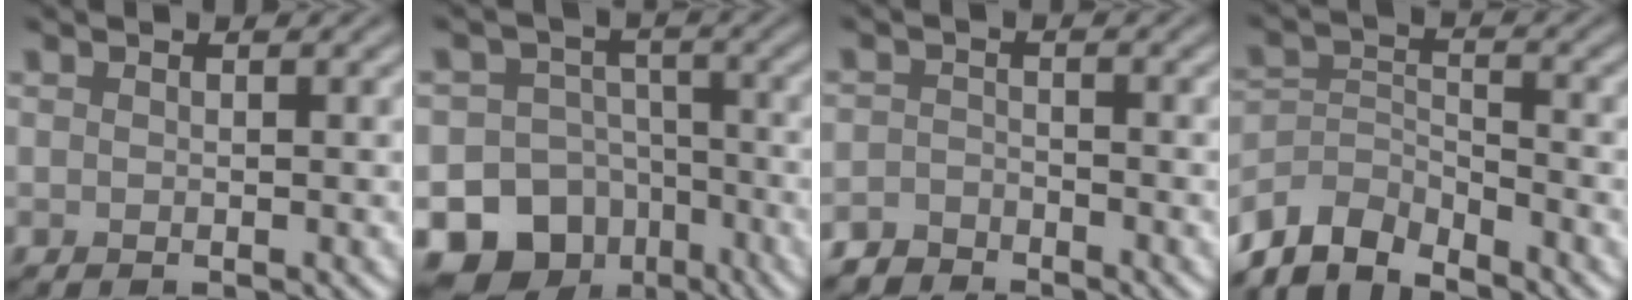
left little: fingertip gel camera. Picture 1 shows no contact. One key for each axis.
{"total": 15.5, "fx": -8.9, "fy": 12.3, "fz": 3.3, "tx": -0.052, "ty": -0.053, "tz": -0.145}
{"total": 2.3, "fx": -2.1, "fy": 0.8, "fz": 0.0, "tx": 0.003, "ty": 0.002, "tz": -0.046}
{"total": 5.7, "fx": -5.1, "fy": 1.9, "fz": 1.6, "tx": -0.030, "ty": -0.008, "tz": -0.107}